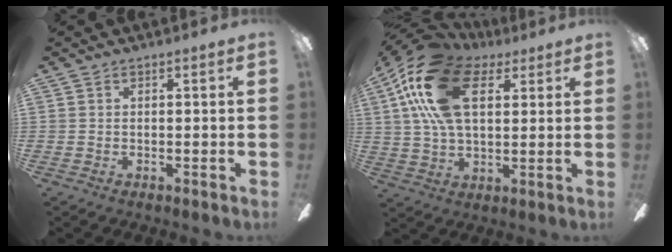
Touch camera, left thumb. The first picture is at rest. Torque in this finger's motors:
{"motor_torque": [0.47, 1.04, 2.01, -0.76, 0.62]}